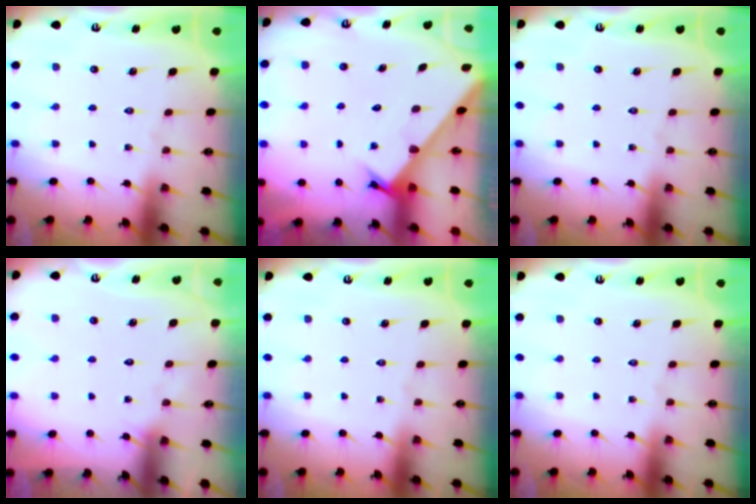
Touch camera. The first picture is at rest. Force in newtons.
{"total": 2.2, "press": 2.2, "slide": 0.2}
{"total": 0.0}
{"total": 1.9, "press": 1.9, "slide": 0.1}
{"total": 0.0}
{"total": 0.0}